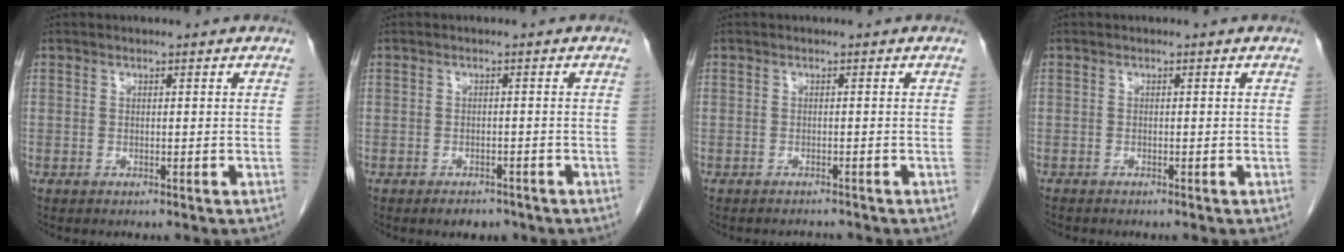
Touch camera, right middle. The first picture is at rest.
{"total": 2.4, "force": [-1.8, 1.2, 1.0], "torque": [-0.014, 0.001, -0.018]}
{"total": 1.1, "force": [-1.1, 0.1, -0.1], "torque": [0.000, -0.006, -0.014]}
{"total": 0.7, "force": [-0.7, 0.1, 0.1], "torque": [-0.010, -0.003, -0.014]}